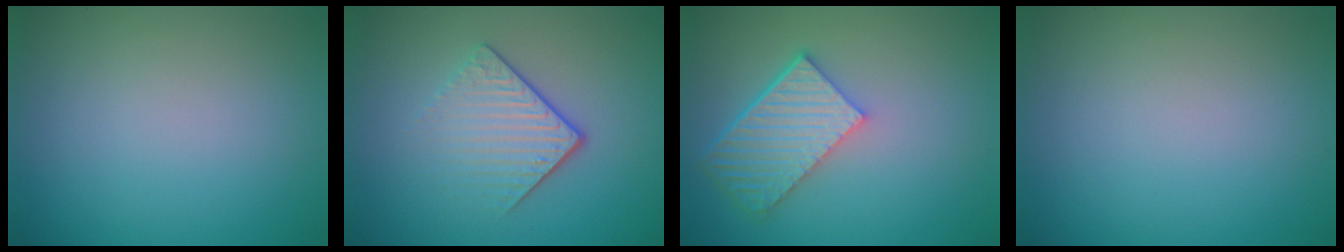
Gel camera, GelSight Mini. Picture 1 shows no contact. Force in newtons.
{"total": 4.1, "press": 2.5, "slide": 3.2}
{"total": 5.7, "press": 4.3, "slide": 3.8}
{"total": 0.0}